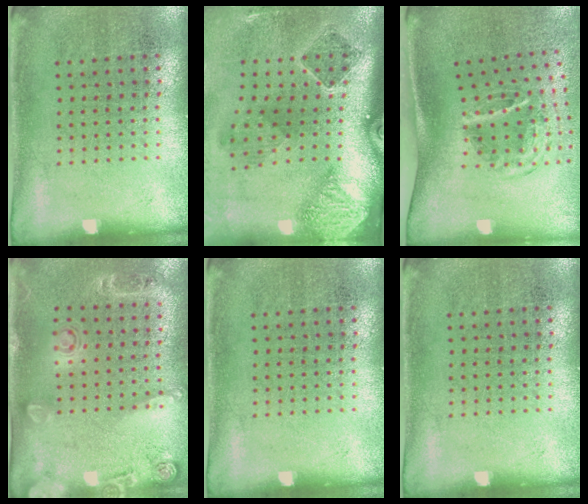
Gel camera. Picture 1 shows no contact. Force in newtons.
{"total": 2.7, "press": 1.8, "slide": 2.1}
{"total": 2.0, "press": 1.2, "slide": 1.6}
{"total": 1.6, "press": 1.2, "slide": 1.1}
{"total": 0.0}
{"total": 0.0}